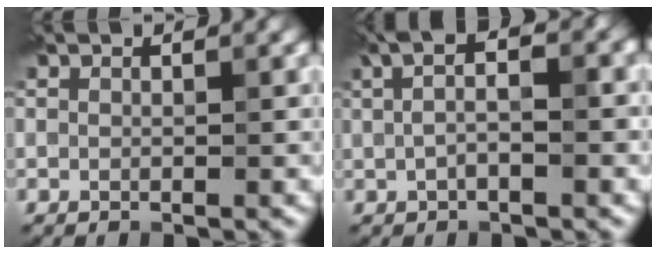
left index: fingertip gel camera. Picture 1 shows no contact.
{"total": 4.7, "force": [0.8, 1.9, 4.2], "torque": [-0.073, 0.011, -0.003]}